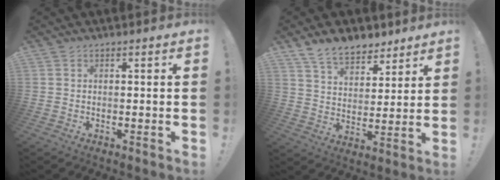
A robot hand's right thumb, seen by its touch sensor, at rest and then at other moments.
{"total": 10.6, "force": [8.4, 5.5, 3.6], "torque": [-0.055, -0.059, 0.160]}